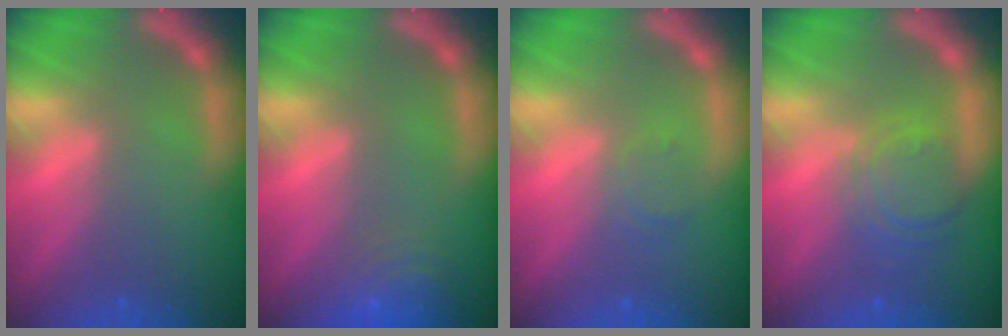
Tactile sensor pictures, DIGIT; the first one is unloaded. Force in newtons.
{"total": 6.0}
{"total": 1.5}
{"total": 5.0}